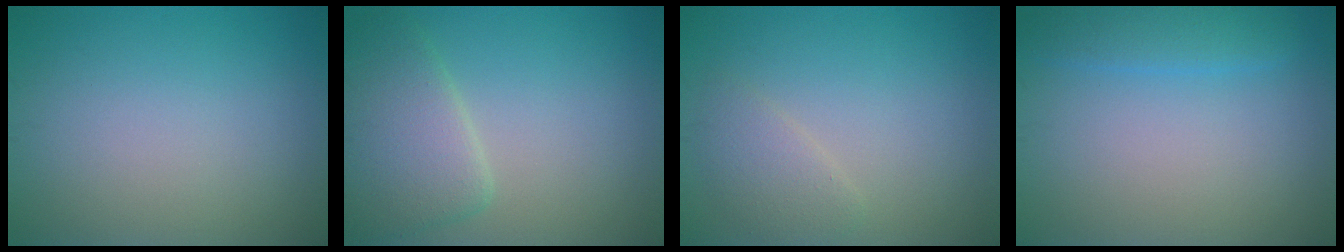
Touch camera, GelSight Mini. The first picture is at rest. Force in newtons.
{"total": 4.6, "press": 4.6, "slide": 0.5}
{"total": 2.0, "press": 2.0, "slide": 0.2}
{"total": 2.4, "press": 2.4, "slide": 0.2}